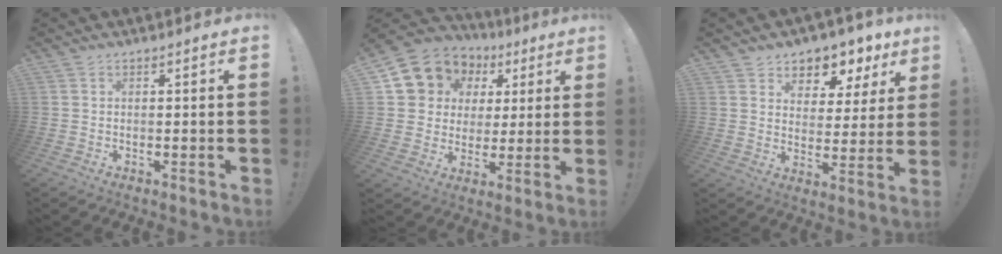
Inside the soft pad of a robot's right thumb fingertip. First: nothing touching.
{"total": 10.9, "force": [5.1, 9.2, 2.6], "torque": [-0.040, -0.036, 0.109]}
{"total": 7.2, "force": [5.2, 4.7, 1.5], "torque": [-0.009, -0.052, 0.096]}